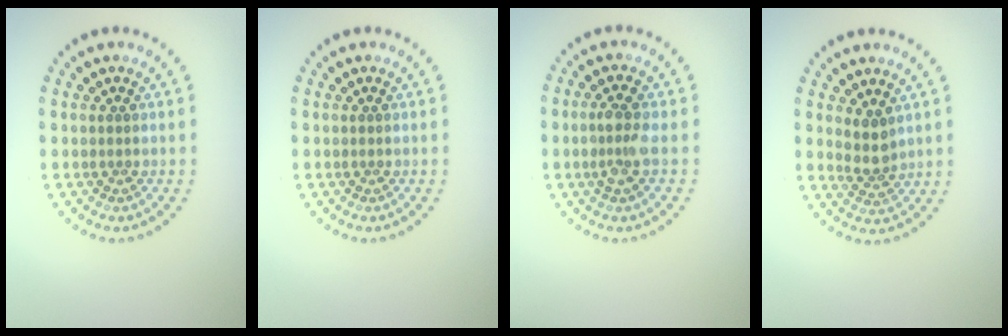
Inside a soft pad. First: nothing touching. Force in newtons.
{"total": 0.0}
{"total": 2.4, "press": 2.2, "slide": 0.8}
{"total": 2.1, "press": 1.7, "slide": 1.1}